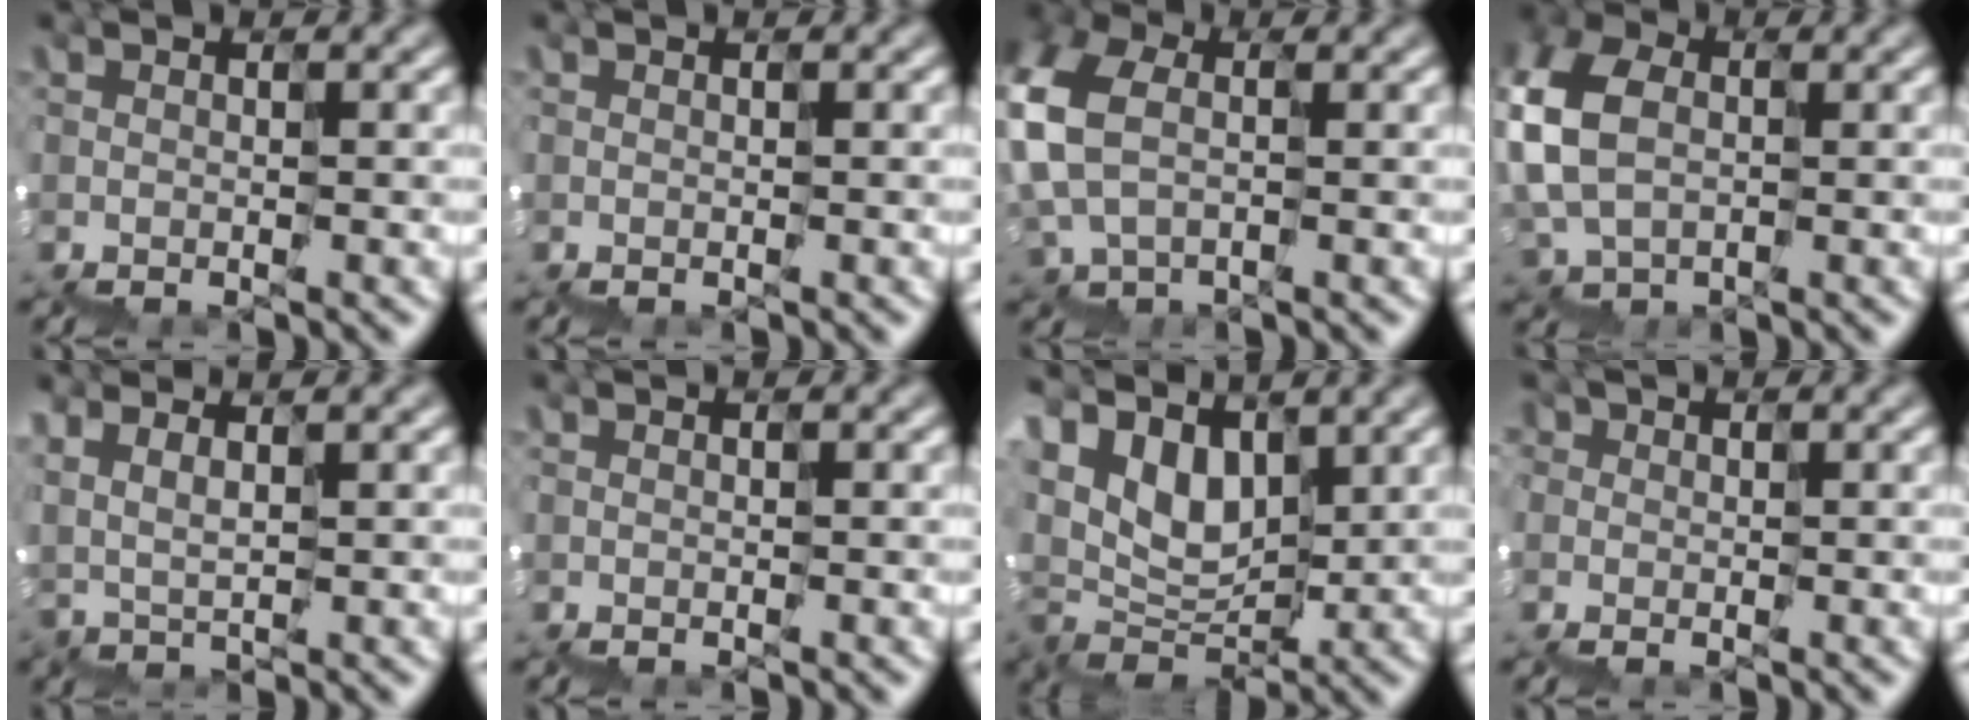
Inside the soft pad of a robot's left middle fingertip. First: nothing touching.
{"total": 0.0}
{"total": 3.2, "force": [0.5, 2.6, 1.8], "torque": [-0.091, 0.019, -0.003]}
{"total": 4.3, "force": [0.3, 3.7, 2.2], "torque": [-0.088, 0.019, -0.004]}
{"total": 2.2, "force": [1.8, -0.7, -1.0], "torque": [0.017, 0.012, 0.038]}
{"total": 0.0}
{"total": 3.6, "force": [2.8, 2.2, 0.4], "torque": [-0.011, 0.012, 0.049]}
{"total": 2.8, "force": [-0.1, 2.7, 0.8], "torque": [-0.002, 0.008, -0.002]}